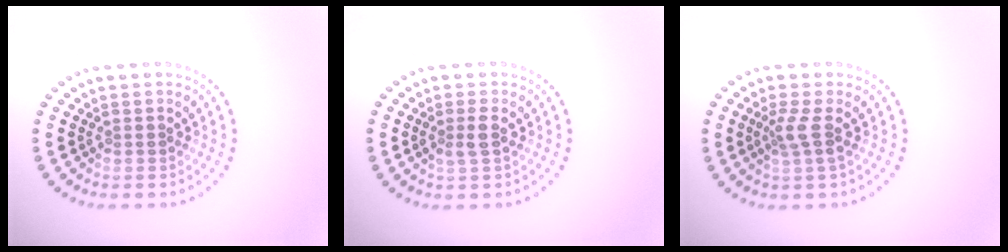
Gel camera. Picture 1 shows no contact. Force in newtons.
{"total": 1.5, "press": 1.4, "slide": 0.4}
{"total": 2.0, "press": 1.4, "slide": 1.4}